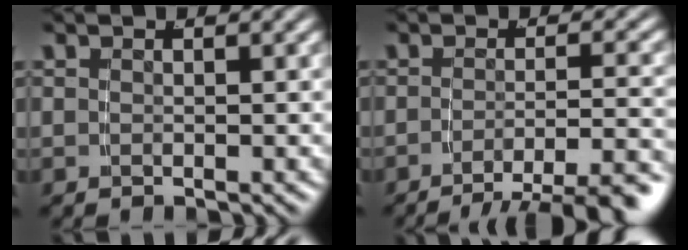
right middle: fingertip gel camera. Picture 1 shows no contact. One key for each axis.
{"total": 7.8, "fx": -5.9, "fy": 2.1, "fz": 4.8, "tx": -0.054, "ty": -0.012, "tz": -0.087}